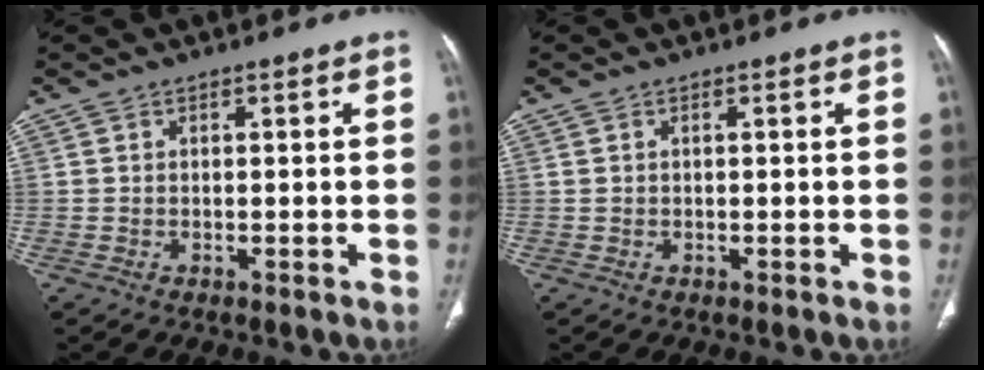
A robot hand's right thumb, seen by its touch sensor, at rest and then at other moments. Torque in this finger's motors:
{"motor_torque": [-0.24, 0.17, -0.50, 0.36, 0.03]}